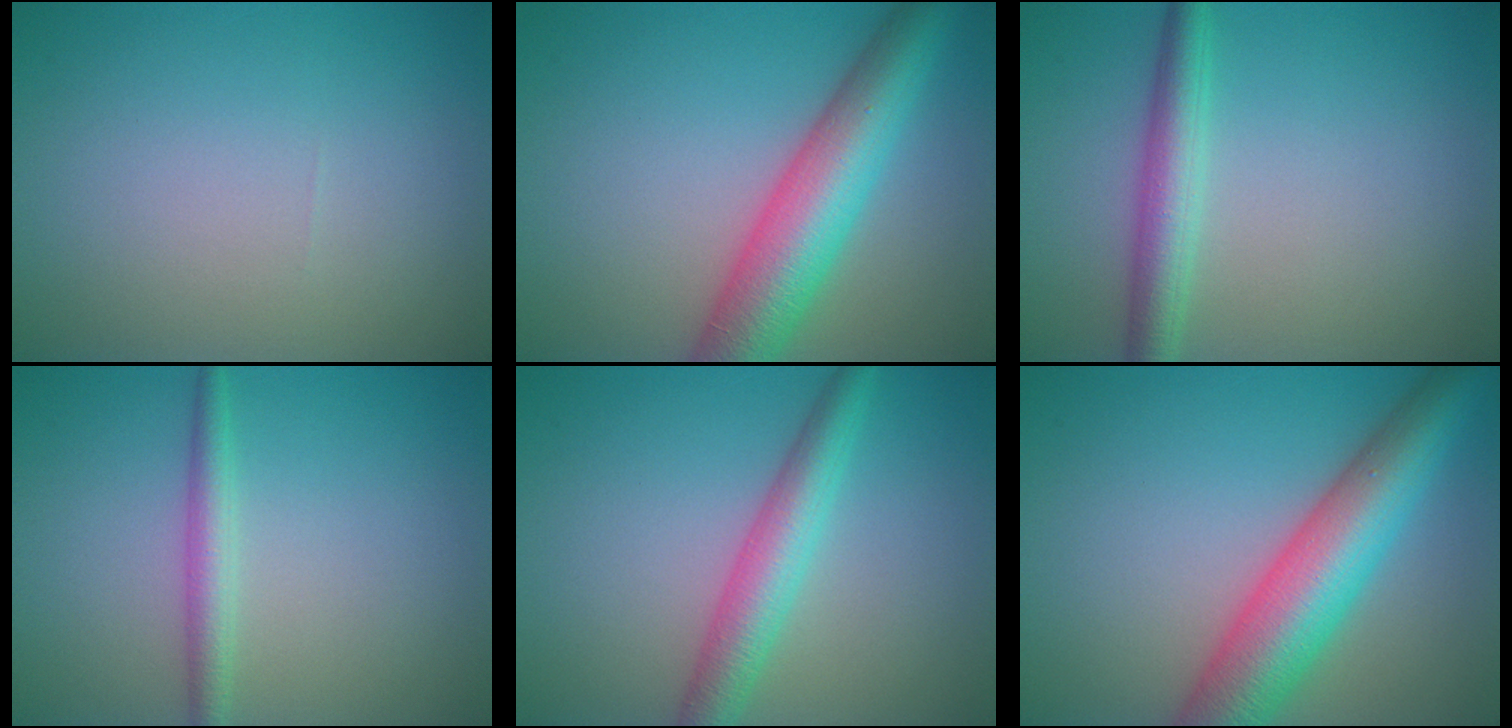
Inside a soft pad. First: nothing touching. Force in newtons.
{"total": 8.2, "press": 8.2, "slide": 0.2}
{"total": 3.5, "press": 3.5, "slide": 0.1}
{"total": 2.2, "press": 2.2, "slide": 0.0}
{"total": 4.3, "press": 4.3, "slide": 0.0}
{"total": 9.2, "press": 9.2, "slide": 0.2}